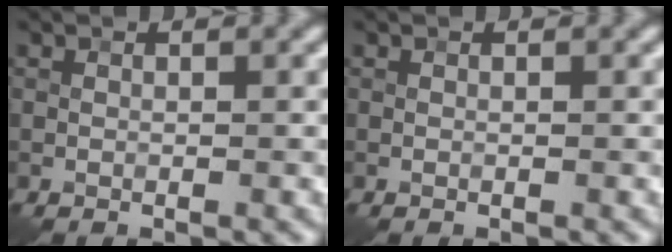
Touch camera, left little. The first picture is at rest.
{"total": 0.0}